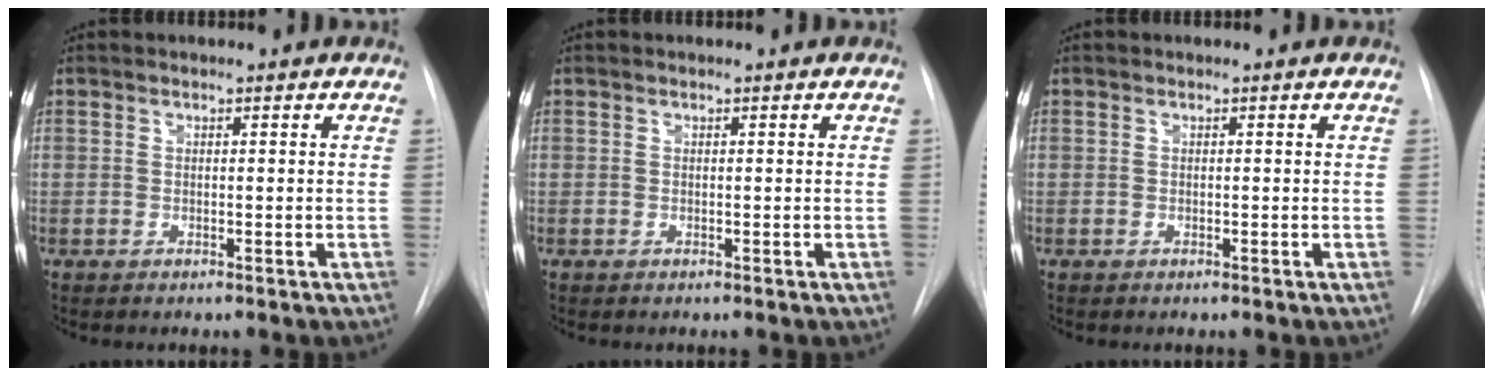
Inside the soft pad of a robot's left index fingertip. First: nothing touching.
{"total": 0.0}
{"total": 0.0}